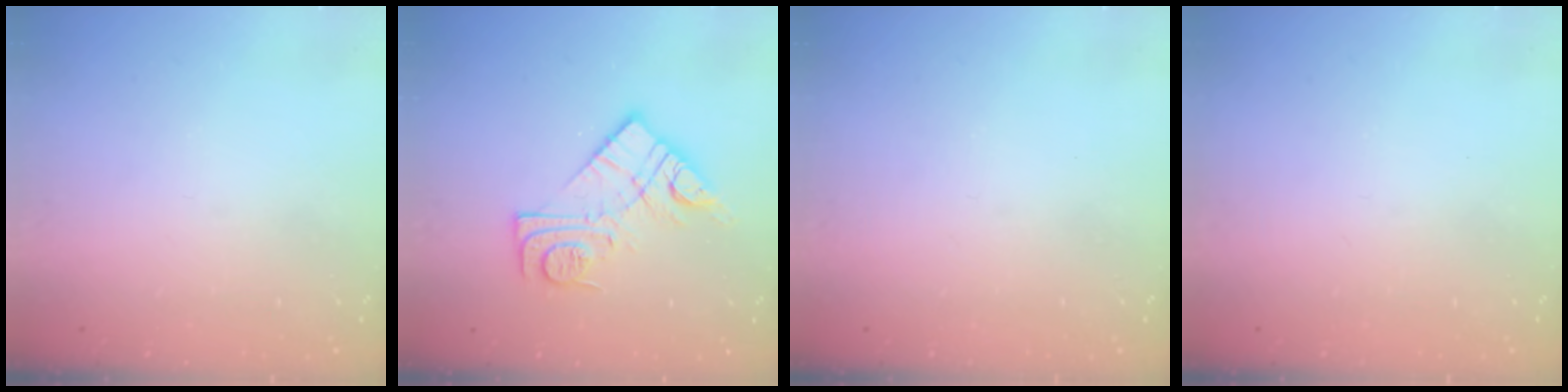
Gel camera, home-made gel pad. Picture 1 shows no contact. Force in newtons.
{"total": 13.8, "press": 13.7, "slide": 0.8}
{"total": 0.0}
{"total": 2.1, "press": 2.0, "slide": 0.4}